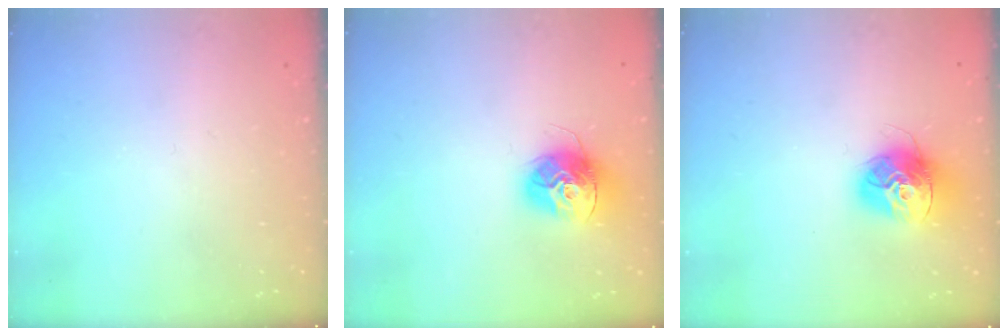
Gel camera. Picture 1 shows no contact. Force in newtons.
{"total": 13.7, "press": 13.6, "slide": 1.3}
{"total": 14.5, "press": 14.4, "slide": 1.4}